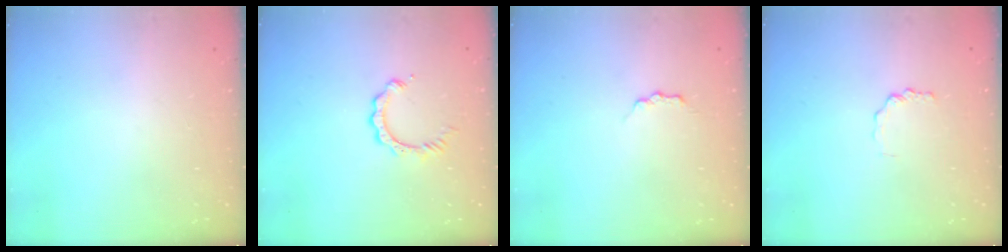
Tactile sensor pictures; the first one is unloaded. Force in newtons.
{"total": 3.9, "press": 3.9, "slide": 0.3}
{"total": 2.1, "press": 2.0, "slide": 0.3}
{"total": 1.8, "press": 1.8, "slide": 0.3}